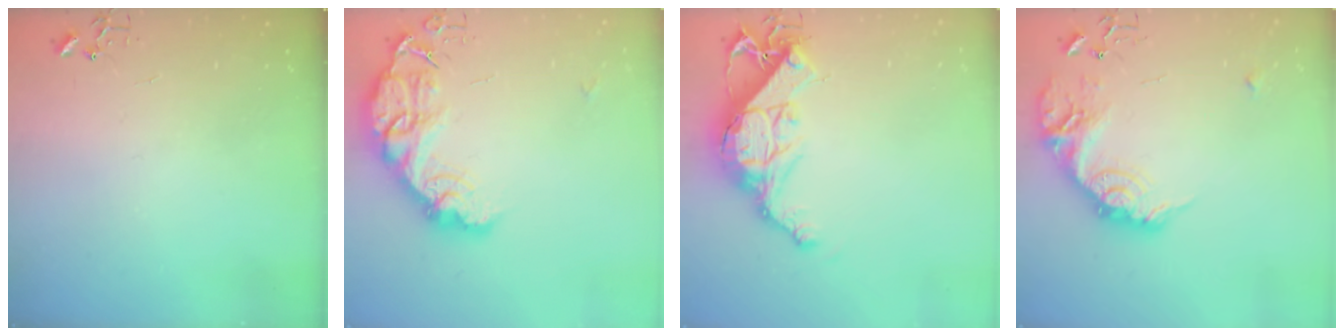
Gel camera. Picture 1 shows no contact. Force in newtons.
{"total": 18.2, "press": 18.2, "slide": 1.3}
{"total": 15.3, "press": 15.3, "slide": 1.0}
{"total": 20.9, "press": 20.9, "slide": 1.2}